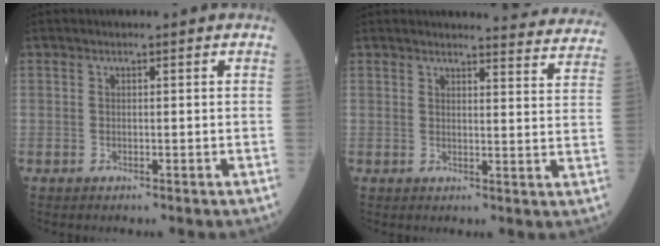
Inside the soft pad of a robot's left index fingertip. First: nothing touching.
{"total": 11.5, "force": [11.4, 0.7, 1.2], "torque": [0.012, -0.068, 0.099]}